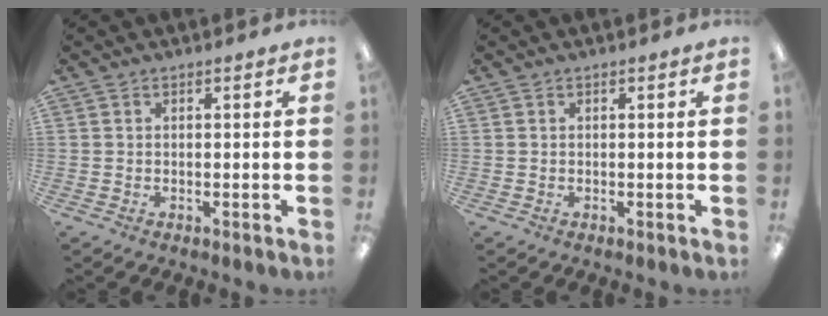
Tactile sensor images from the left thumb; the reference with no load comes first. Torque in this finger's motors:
{"motor_torque": [0.00, 0.00, -0.06, 0.06, 0.00]}